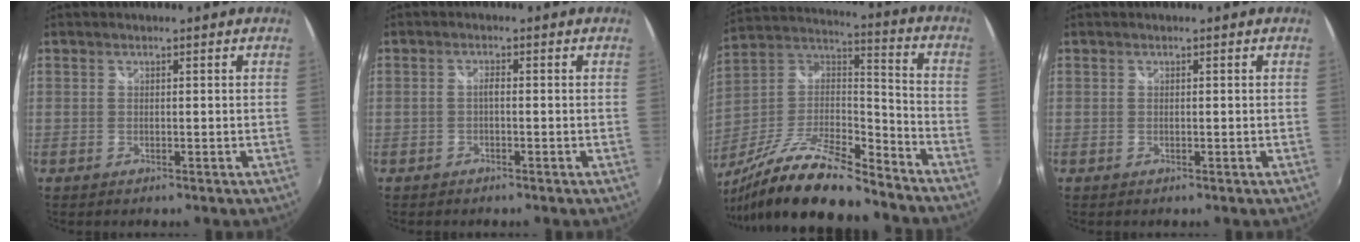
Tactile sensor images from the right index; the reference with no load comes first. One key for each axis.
{"total": 1.0, "fx": -0.2, "fy": 0.3, "fz": 1.0, "tx": -0.019, "ty": 0.004, "tz": -0.006}
{"total": 21.9, "fx": -16.5, "fy": 5.5, "fz": 13.3, "tx": -0.260, "ty": -0.019, "tz": -0.288}
{"total": 0.0}